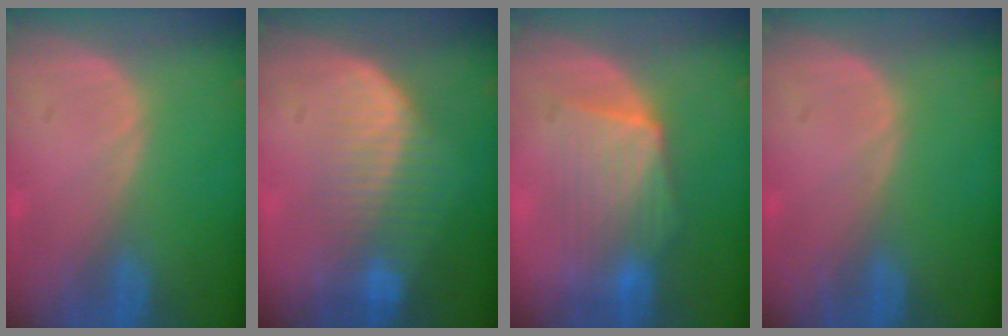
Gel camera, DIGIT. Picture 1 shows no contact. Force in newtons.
{"total": 7.8, "press": 6.9, "slide": 3.7}
{"total": 7.4, "press": 7.4, "slide": 0.4}
{"total": 0.0}